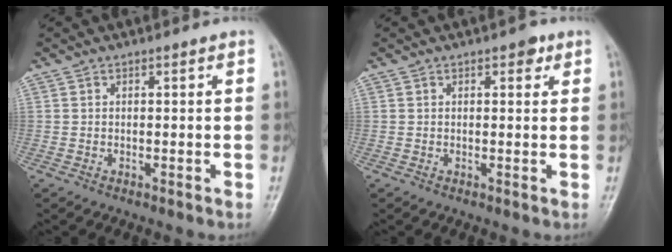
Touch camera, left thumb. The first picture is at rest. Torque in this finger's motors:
{"motor_torque": [0.36, 0.25, 0.27, -0.36, 0.00]}